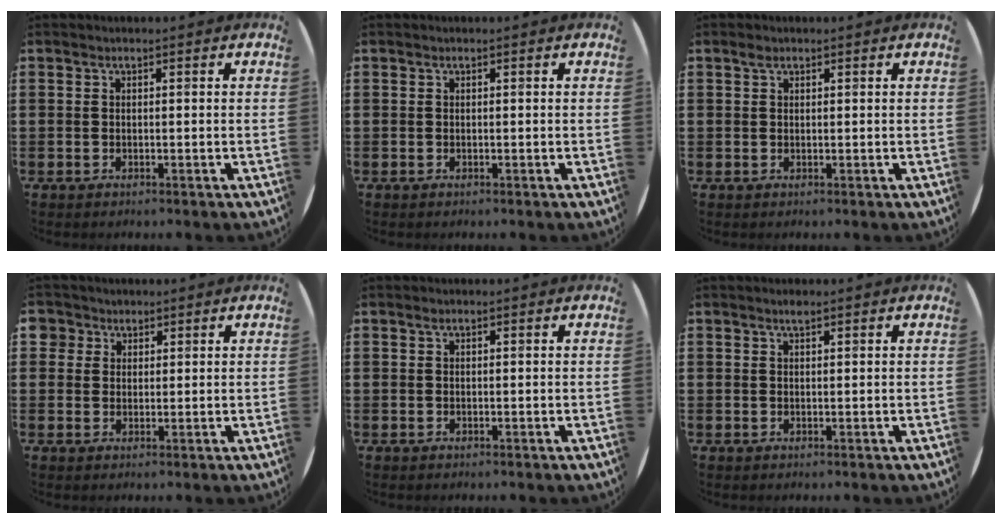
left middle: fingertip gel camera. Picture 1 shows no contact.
{"total": 0.0}
{"total": 0.7, "force": [0.5, 0.4, 0.4], "torque": [0.000, 0.001, 0.007]}
{"total": 2.6, "force": [1.7, 1.9, 0.0], "torque": [0.001, 0.005, 0.032]}
{"total": 0.0}
{"total": 1.1, "force": [1.0, 0.4, 0.1], "torque": [0.004, -0.002, 0.018]}